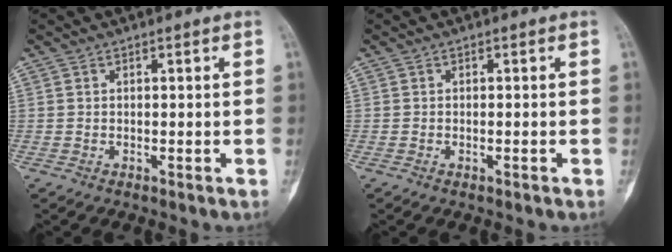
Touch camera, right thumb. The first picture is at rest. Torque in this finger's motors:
{"motor_torque": [0.34, 0.32, -0.36, 0.09, 0.05]}